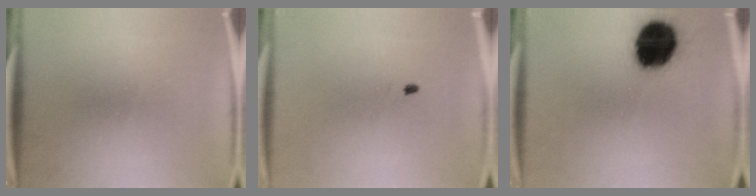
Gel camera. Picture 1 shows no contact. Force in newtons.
{"total": 0.5}
{"total": 19.5}